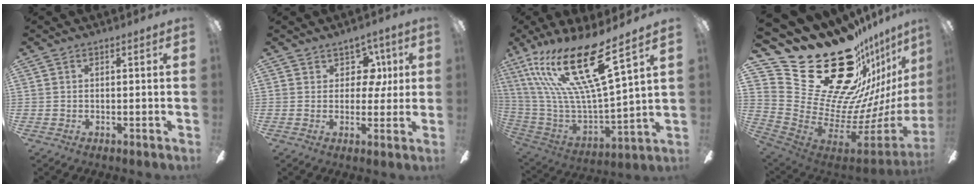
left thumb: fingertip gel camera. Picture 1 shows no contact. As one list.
[{"total": 7.2, "force": [3.0, 5.5, 3.6], "torque": [-0.038, -0.003, 0.051]}, {"total": 25.2, "force": [14.9, 5.4, 19.6], "torque": [-0.408, -0.095, 0.246]}, {"total": 35.9, "force": [21.3, 19.9, 21.0], "torque": [-0.319, -0.202, 0.453]}]